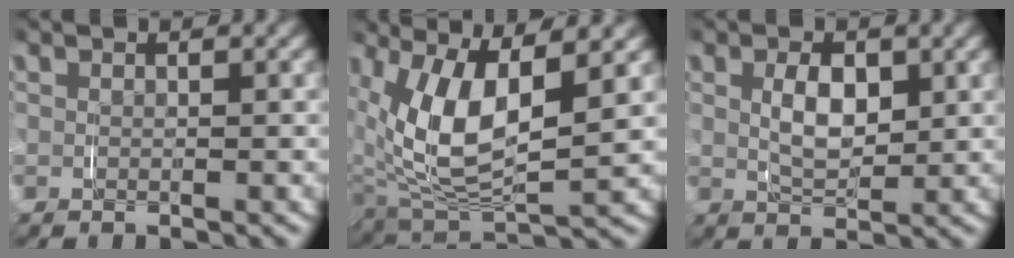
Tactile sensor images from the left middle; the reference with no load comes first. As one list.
[{"total": 8.8, "force": [1.6, 4.7, 7.3], "torque": [-0.163, -0.011, 0.038]}, {"total": 3.6, "force": [0.8, 1.9, 2.9], "torque": [-0.050, -0.009, 0.020]}]